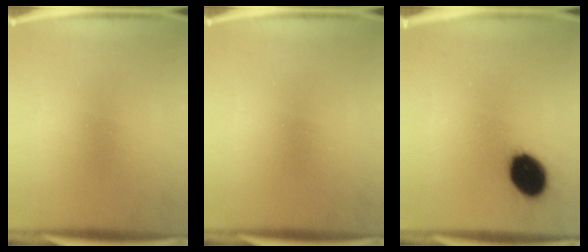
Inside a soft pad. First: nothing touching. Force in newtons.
{"total": 0.0}
{"total": 12.1}